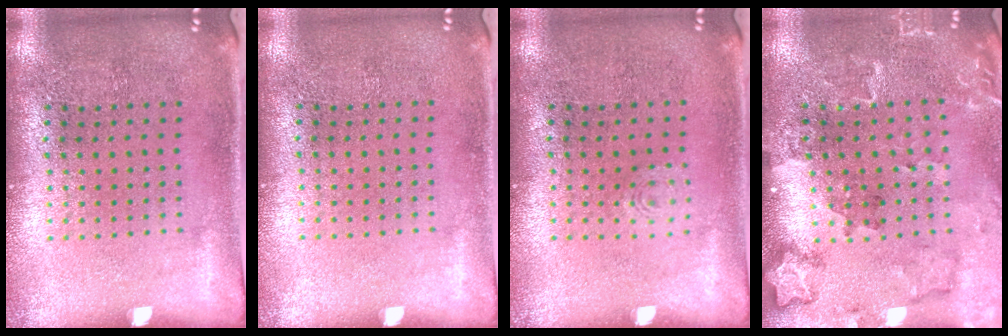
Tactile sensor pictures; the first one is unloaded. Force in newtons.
{"total": 0.0}
{"total": 0.8, "press": 0.8, "slide": 0.1}
{"total": 1.8, "press": 1.8, "slide": 0.2}